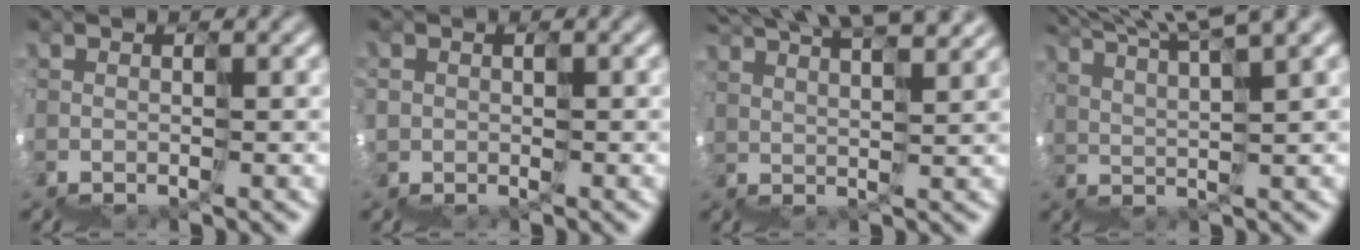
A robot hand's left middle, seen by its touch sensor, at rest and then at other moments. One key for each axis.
{"total": 2.1, "fx": 0.7, "fy": 0.5, "fz": -1.9, "tx": 0.026, "ty": 0.011, "tz": 0.005}
{"total": 10.3, "fx": 9.0, "fy": 2.4, "fz": 4.5, "tx": -0.072, "ty": 0.080, "tz": 0.119}
{"total": 8.6, "fx": 8.1, "fy": -0.5, "fz": 3.0, "tx": -0.040, "ty": 0.056, "tz": 0.122}